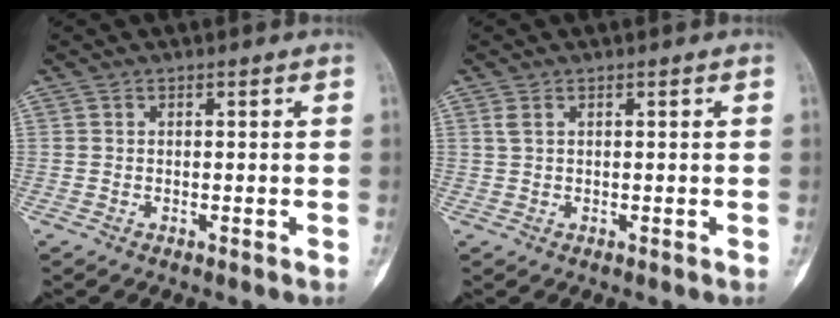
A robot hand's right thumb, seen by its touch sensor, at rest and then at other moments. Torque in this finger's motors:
{"motor_torque": [0.03, 0.17, 0.32, -0.17, -0.04]}